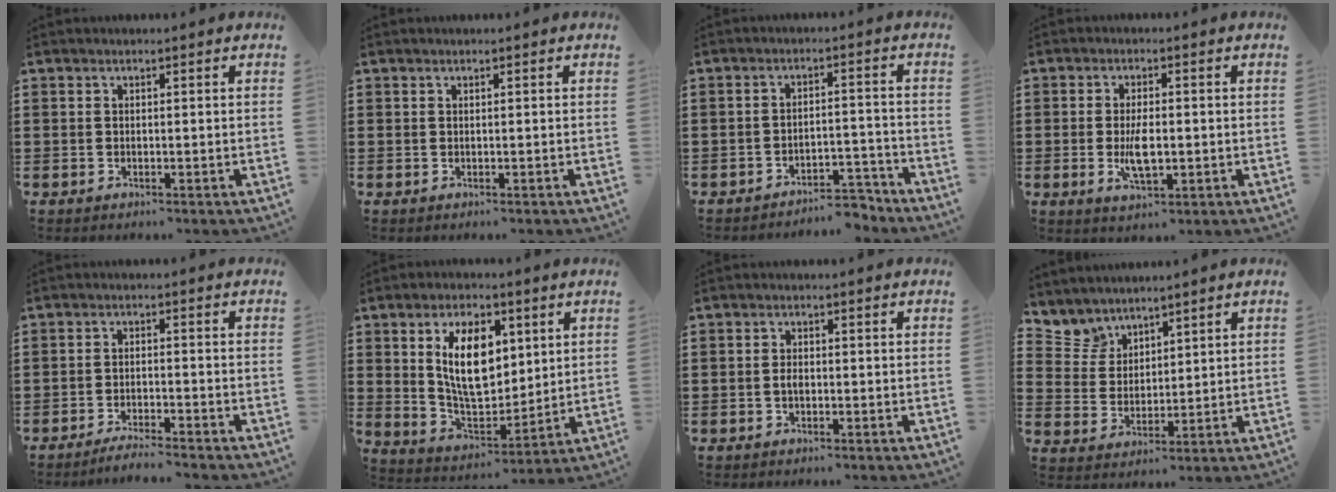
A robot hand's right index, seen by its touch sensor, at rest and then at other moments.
{"total": 0.0}
{"total": 4.5, "force": [-4.3, 0.7, 1.3], "torque": [-0.023, 0.008, -0.086]}
{"total": 5.2, "force": [-0.7, 1.9, 4.8], "torque": [-0.099, -0.008, -0.013]}
{"total": 2.8, "force": [-2.7, -0.3, 0.6], "torque": [-0.013, 0.000, -0.055]}
{"total": 11.0, "force": [3.2, 6.2, 8.6], "torque": [-0.161, 0.008, 0.056]}
{"total": 1.2, "force": [-0.3, 0.7, 1.0], "torque": [-0.021, -0.001, -0.005]}
{"total": 4.8, "force": [4.0, 2.7, -0.1], "torque": [-0.025, -0.009, 0.074]}